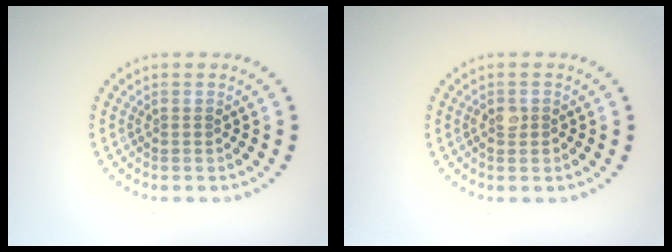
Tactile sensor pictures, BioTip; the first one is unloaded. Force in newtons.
{"total": 1.4, "press": 1.4, "slide": 0.4}